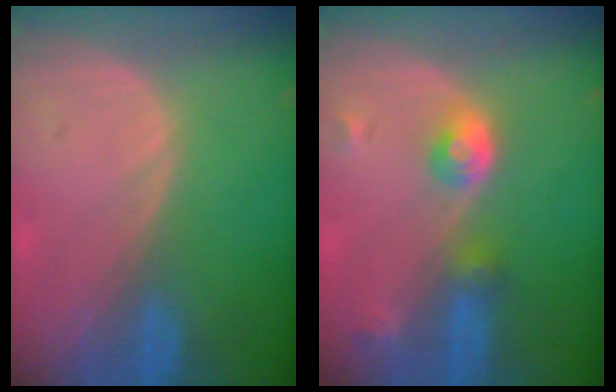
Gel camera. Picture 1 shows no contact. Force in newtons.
{"total": 4.5, "press": 4.1, "slide": 1.8}